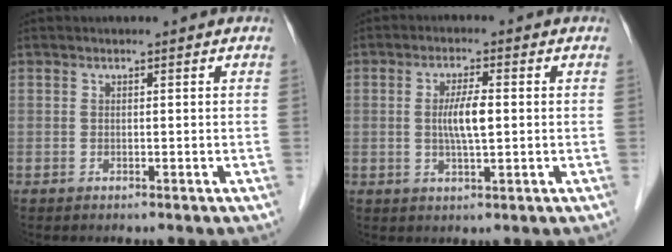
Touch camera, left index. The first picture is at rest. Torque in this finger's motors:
{"motor_torque": [0.28, 0.21, 0.16, 0.04]}